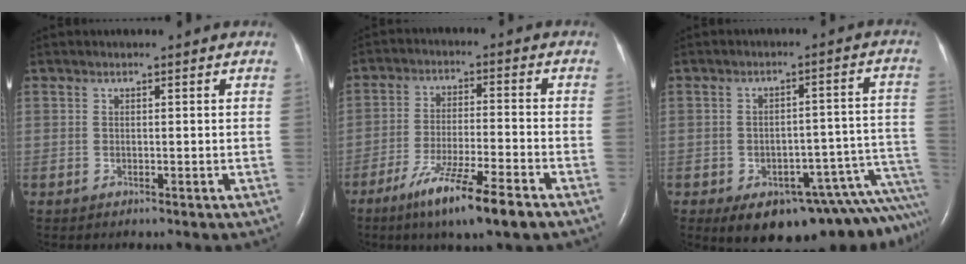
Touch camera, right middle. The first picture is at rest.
{"total": 11.4, "force": [-7.3, 0.3, 8.8], "torque": [-0.164, -0.030, -0.125]}
{"total": 17.2, "force": [-13.6, 5.8, 8.7], "torque": [-0.022, 0.056, -0.161]}